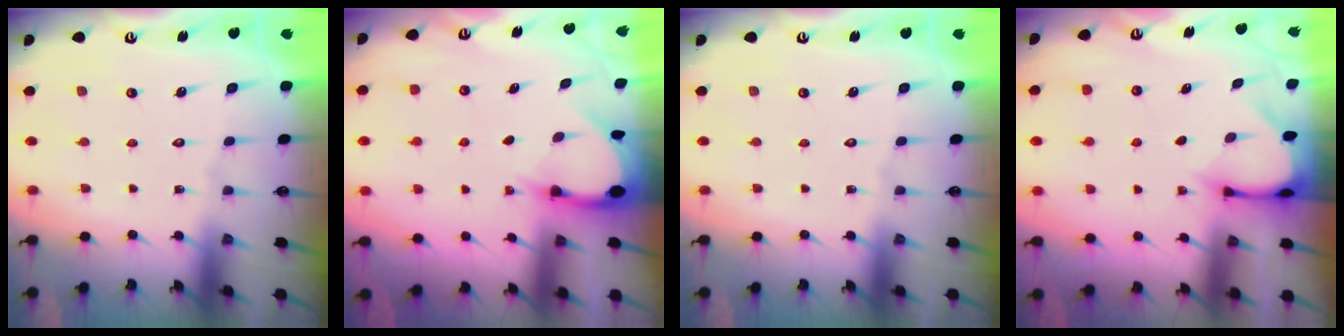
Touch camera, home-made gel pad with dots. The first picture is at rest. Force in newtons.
{"total": 3.4, "press": 3.4, "slide": 0.2}
{"total": 0.0}
{"total": 3.2, "press": 3.2, "slide": 0.3}